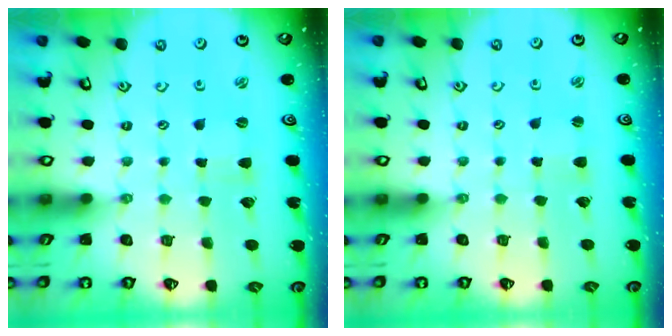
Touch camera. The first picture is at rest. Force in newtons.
{"total": 2.2, "press": 2.2, "slide": 0.2}